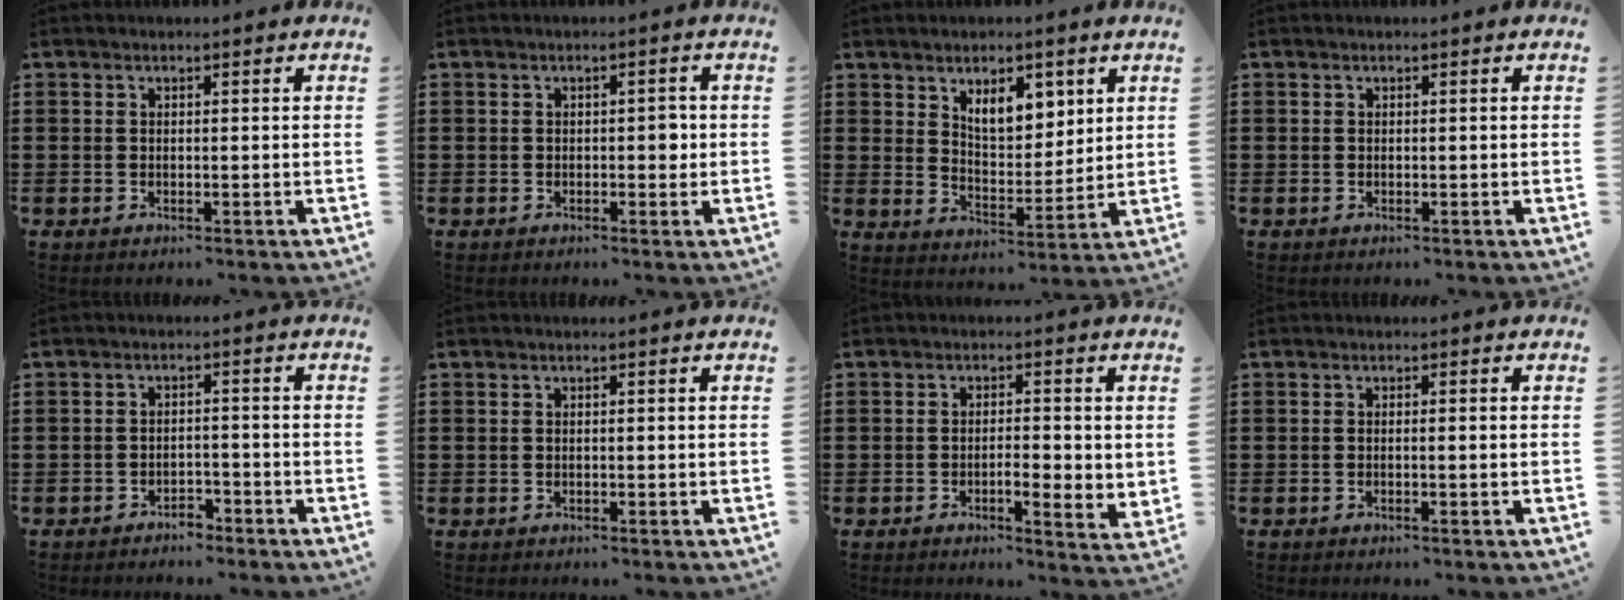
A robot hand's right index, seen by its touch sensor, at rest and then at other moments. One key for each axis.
{"total": 2.1, "fx": 0.0, "fy": 1.1, "fz": 1.7, "tx": -0.017, "ty": -0.002, "tz": -0.005}
{"total": 6.8, "fx": 4.1, "fy": 3.5, "fz": 4.2, "tx": -0.073, "ty": -0.004, "tz": 0.070}
{"total": 0.0}
{"total": 2.5, "fx": -2.4, "fy": 0.5, "fz": 0.0, "tx": -0.009, "ty": 0.000, "tz": -0.052}
{"total": 0.0}
{"total": 3.0, "fx": -0.5, "fy": 0.8, "fz": 2.9, "tx": -0.053, "ty": 0.001, "tz": -0.011}
{"total": 0.8, "fx": -0.4, "fy": -0.2, "fz": 0.7, "tx": -0.011, "ty": -0.005, "tz": -0.008}